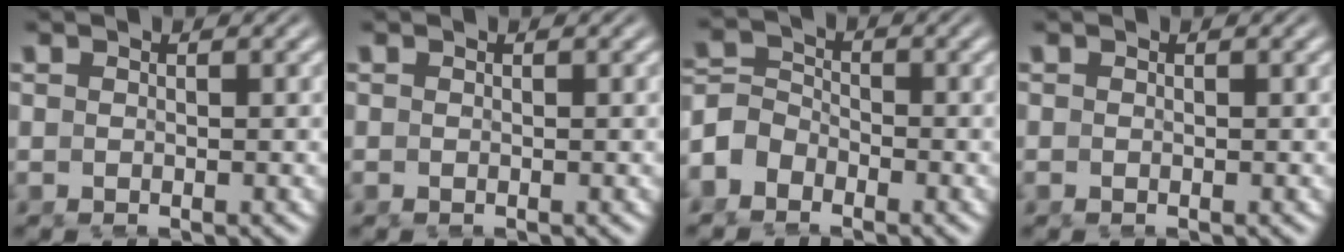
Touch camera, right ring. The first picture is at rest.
{"total": 0.0}
{"total": 4.2, "force": [-1.7, 3.6, 1.6], "torque": [-0.040, -0.017, -0.029]}
{"total": 0.0}